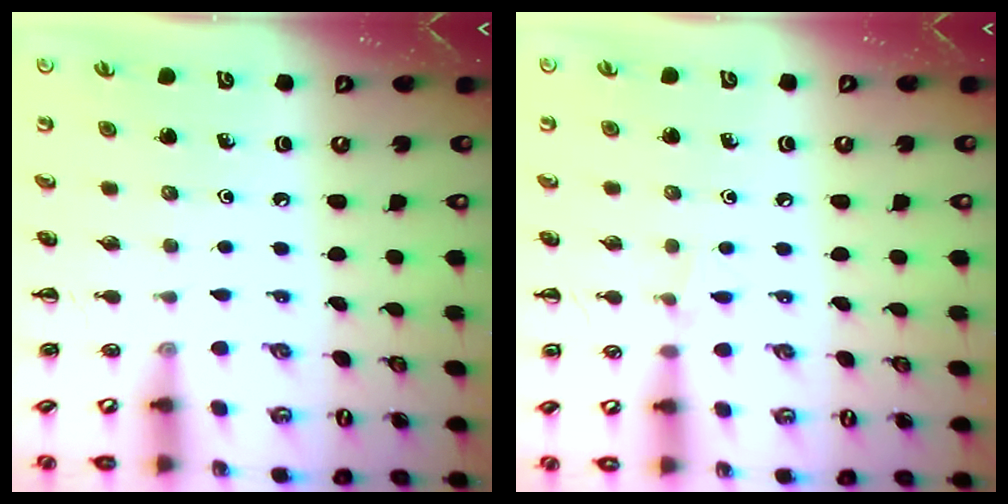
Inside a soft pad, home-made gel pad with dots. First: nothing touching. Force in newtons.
{"total": 3.6, "press": 3.5, "slide": 1.1}